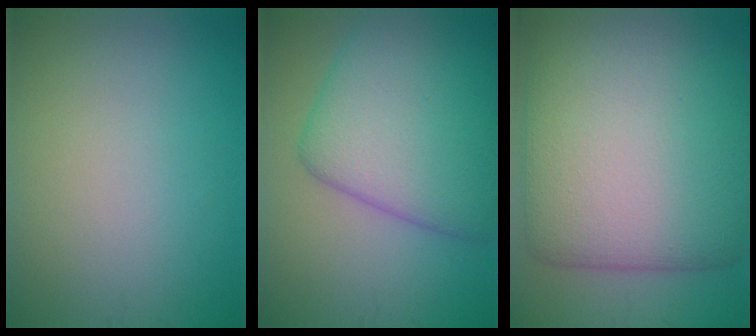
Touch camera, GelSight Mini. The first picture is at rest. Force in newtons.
{"total": 8.8, "press": 8.8, "slide": 0.5}
{"total": 15.4, "press": 15.3, "slide": 0.6}